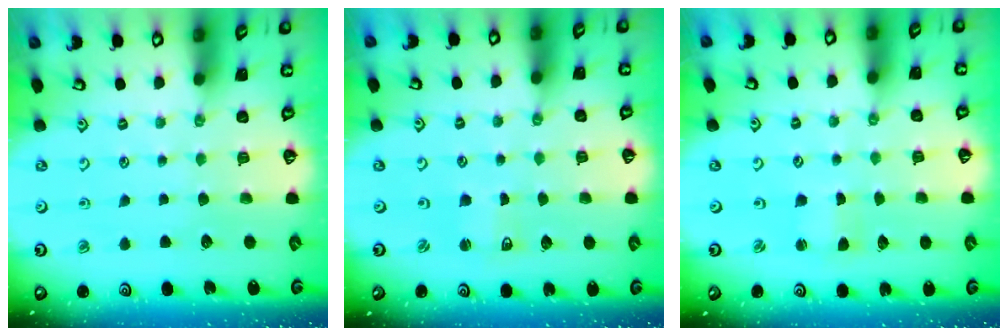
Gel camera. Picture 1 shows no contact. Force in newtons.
{"total": 2.0, "press": 2.0, "slide": 0.3}
{"total": 2.0, "press": 2.0, "slide": 0.3}